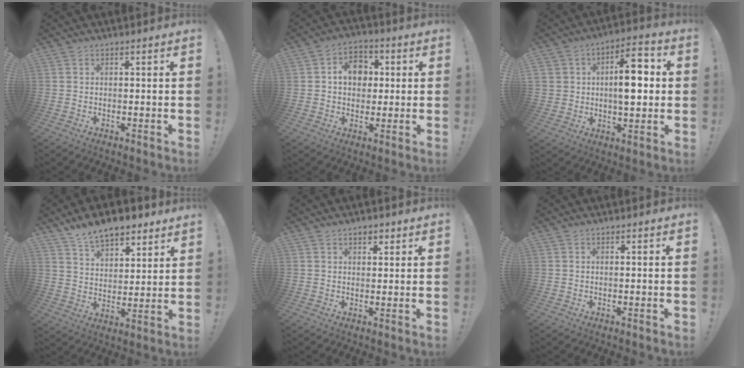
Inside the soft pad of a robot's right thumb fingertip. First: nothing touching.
{"total": 9.3, "force": [1.9, 7.4, 5.2], "torque": [-0.078, 0.005, 0.037]}
{"total": 12.3, "force": [1.0, 7.7, 9.5], "torque": [-0.149, 0.015, 0.017]}
{"total": 10.7, "force": [8.7, 4.7, 4.0], "torque": [-0.075, -0.056, 0.165]}
{"total": 2.5, "force": [1.5, 1.6, 1.3], "torque": [-0.013, -0.004, 0.024]}
{"total": 0.0}